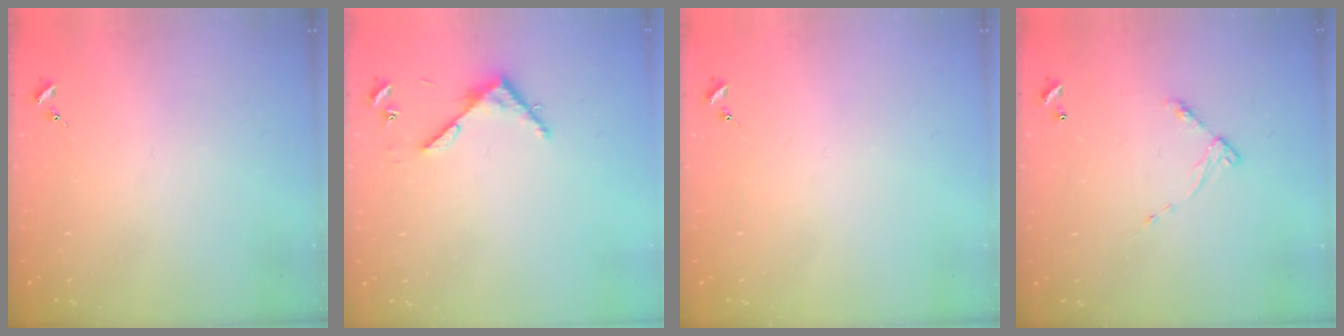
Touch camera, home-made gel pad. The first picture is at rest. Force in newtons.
{"total": 5.0, "press": 5.0, "slide": 0.4}
{"total": 0.0}
{"total": 5.9, "press": 5.9, "slide": 0.4}